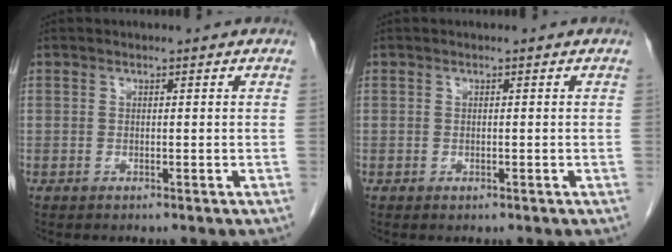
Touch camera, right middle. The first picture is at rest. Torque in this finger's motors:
{"motor_torque": [-0.20, 0.08, -0.17, -0.04]}